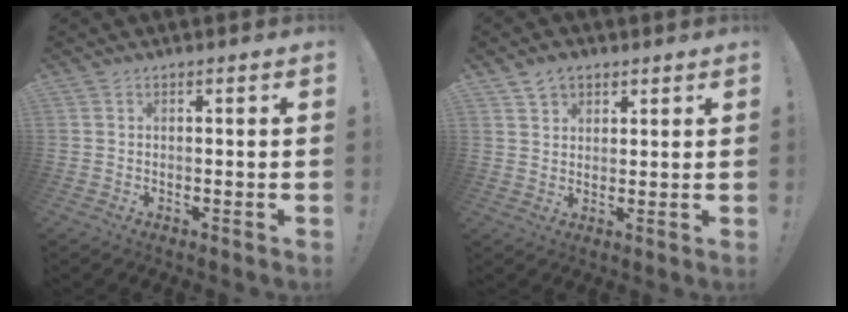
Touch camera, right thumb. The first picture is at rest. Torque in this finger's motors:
{"motor_torque": [-0.29, 0.24, -0.29, 0.16, 0.04]}